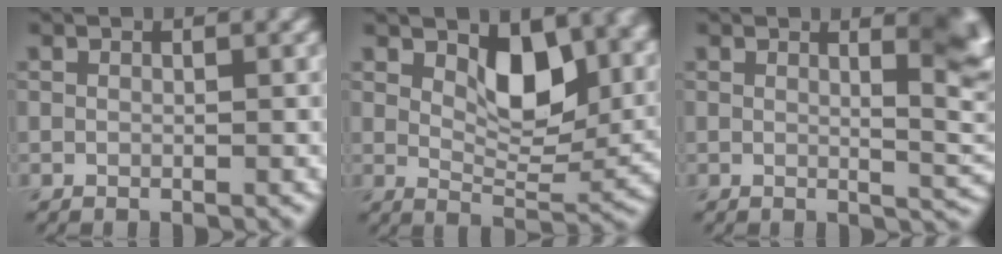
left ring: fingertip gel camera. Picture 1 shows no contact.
{"total": 7.6, "force": [3.1, 4.1, 5.6], "torque": [-0.081, -0.017, 0.049]}
{"total": 5.5, "force": [1.8, 2.0, 4.8], "torque": [-0.032, -0.001, 0.025]}